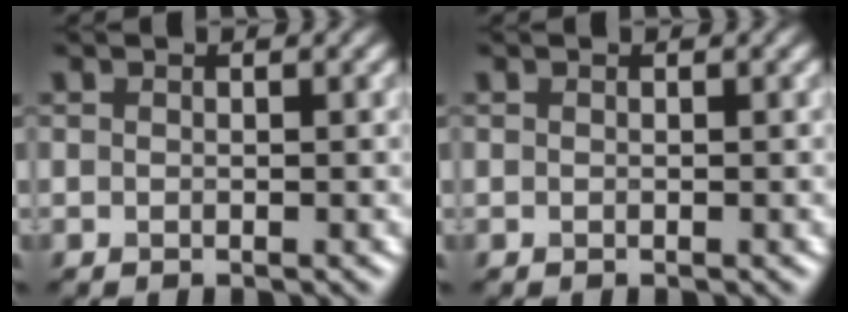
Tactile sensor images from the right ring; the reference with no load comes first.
{"total": 0.0}